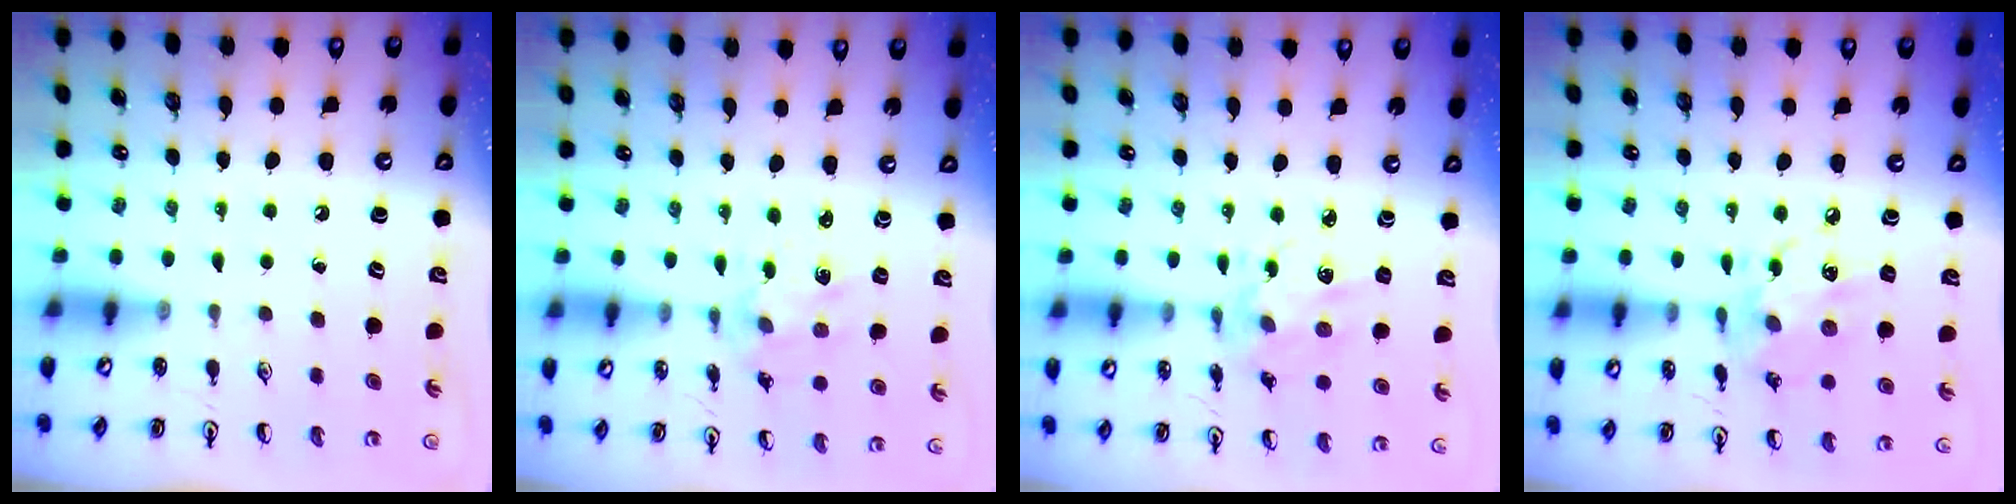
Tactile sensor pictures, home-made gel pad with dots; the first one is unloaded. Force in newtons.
{"total": 2.9, "press": 2.8, "slide": 0.9}
{"total": 7.8, "press": 7.7, "slide": 0.7}
{"total": 11.3, "press": 11.3, "slide": 0.7}